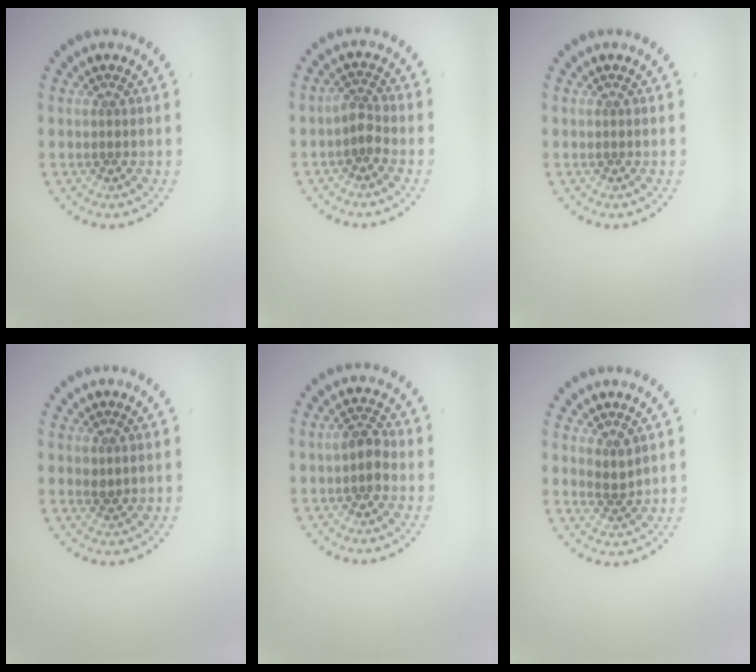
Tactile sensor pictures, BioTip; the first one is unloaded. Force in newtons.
{"total": 1.7, "press": 1.4, "slide": 1.0}
{"total": 0.0}
{"total": 0.8, "press": 0.8, "slide": 0.2}
{"total": 2.0, "press": 1.9, "slide": 0.7}
{"total": 1.1, "press": 0.8, "slide": 0.8}